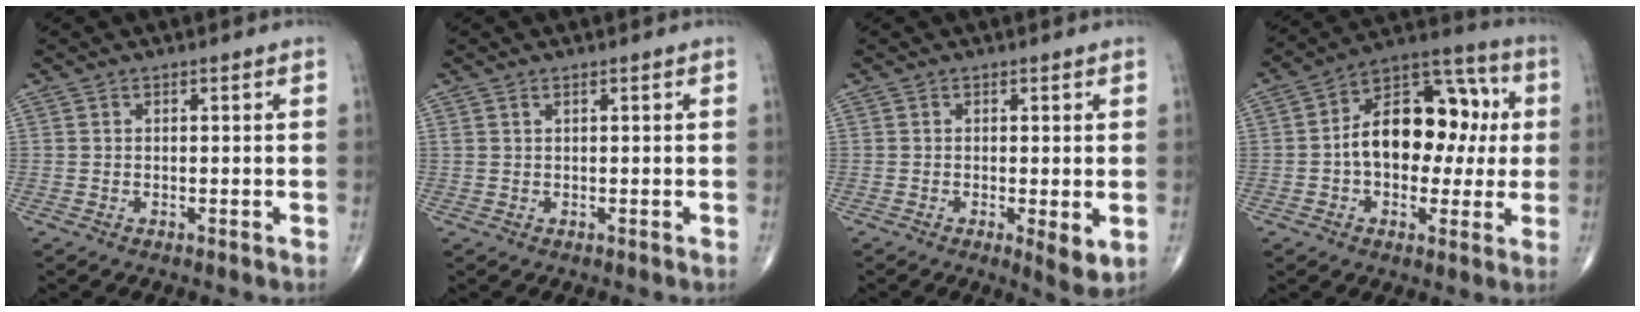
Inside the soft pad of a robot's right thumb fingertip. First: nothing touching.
{"total": 0.6, "force": [0.4, 0.2, 0.4], "torque": [-0.009, 0.006, 0.010]}
{"total": 4.3, "force": [-0.8, 1.2, 4.0], "torque": [-0.064, -0.015, -0.015]}
{"total": 18.1, "force": [0.6, 11.5, 14.0], "torque": [-0.169, 0.043, 0.003]}